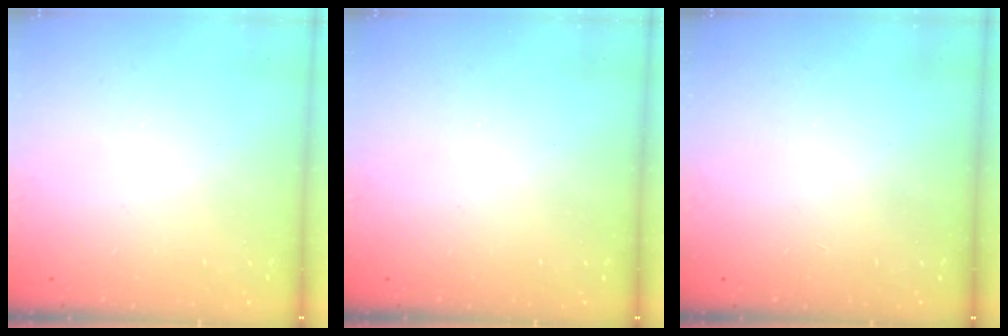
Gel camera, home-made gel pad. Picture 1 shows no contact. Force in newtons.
{"total": 0.0}
{"total": 1.7, "press": 1.7, "slide": 0.2}